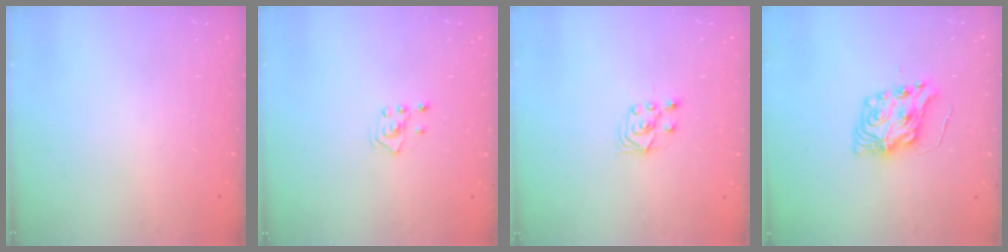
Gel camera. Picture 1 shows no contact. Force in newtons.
{"total": 2.1, "press": 1.8, "slide": 0.9}
{"total": 3.4, "press": 3.2, "slide": 0.9}
{"total": 8.1, "press": 8.0, "slide": 0.7}